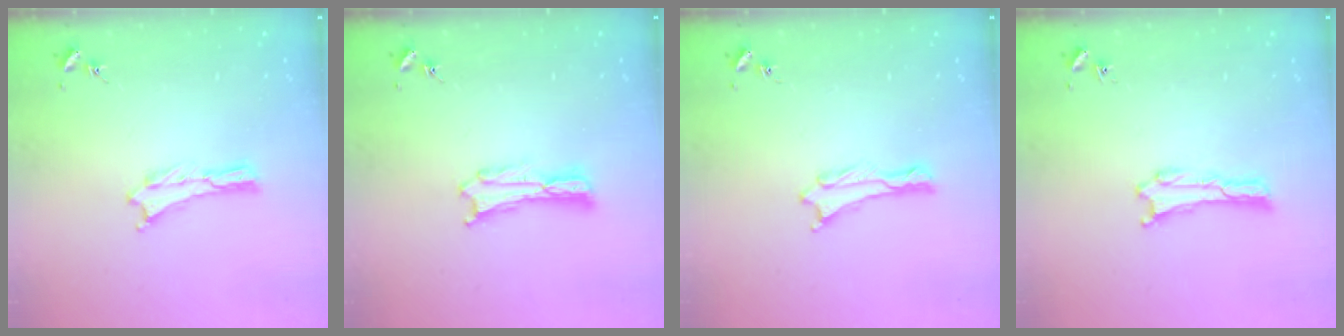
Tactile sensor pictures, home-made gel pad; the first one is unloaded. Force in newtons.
{"total": 0.6, "press": 0.6, "slide": 0.2}
{"total": 0.0}
{"total": 0.0}